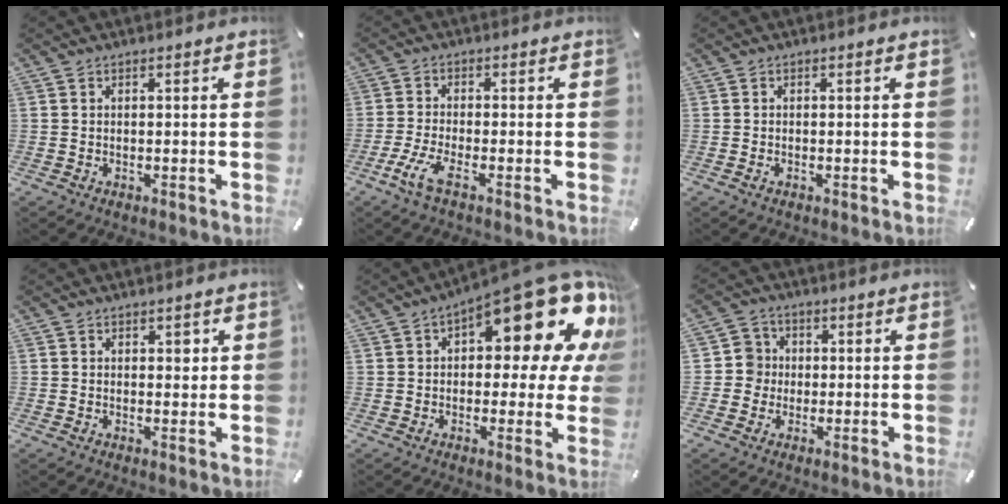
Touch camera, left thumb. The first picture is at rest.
{"total": 5.8, "force": [-2.8, 1.2, 4.9], "torque": [-0.119, -0.015, -0.055]}
{"total": 0.8, "force": [-0.3, 0.3, 0.7], "torque": [-0.014, -0.002, -0.005]}
{"total": 1.8, "force": [0.7, 1.3, 1.0], "torque": [-0.005, -0.002, 0.008]}
{"total": 19.4, "force": [9.9, 7.9, 14.6], "torque": [-0.184, -0.082, 0.158]}
{"total": 5.5, "force": [-0.5, 5.4, 0.6], "torque": [-0.014, 0.013, -0.009]}